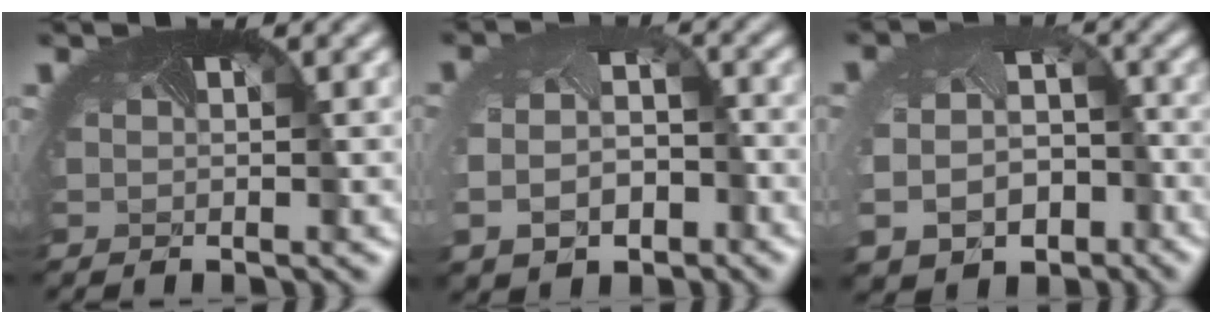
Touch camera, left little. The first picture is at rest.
{"total": 6.2, "force": [-2.6, 4.2, 3.8], "torque": [-0.086, -0.032, -0.028]}
{"total": 9.9, "force": [-4.3, 7.3, 5.1], "torque": [-0.107, -0.054, -0.047]}